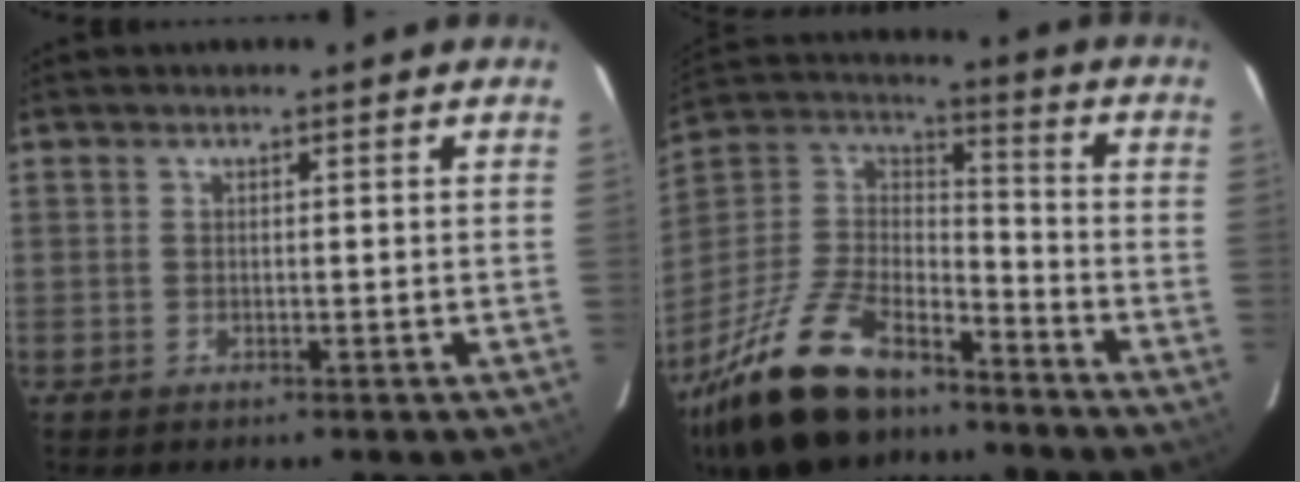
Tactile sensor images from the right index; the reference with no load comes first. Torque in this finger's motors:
{"motor_torque": [1.06, -1.08, 0.90, 0.21]}